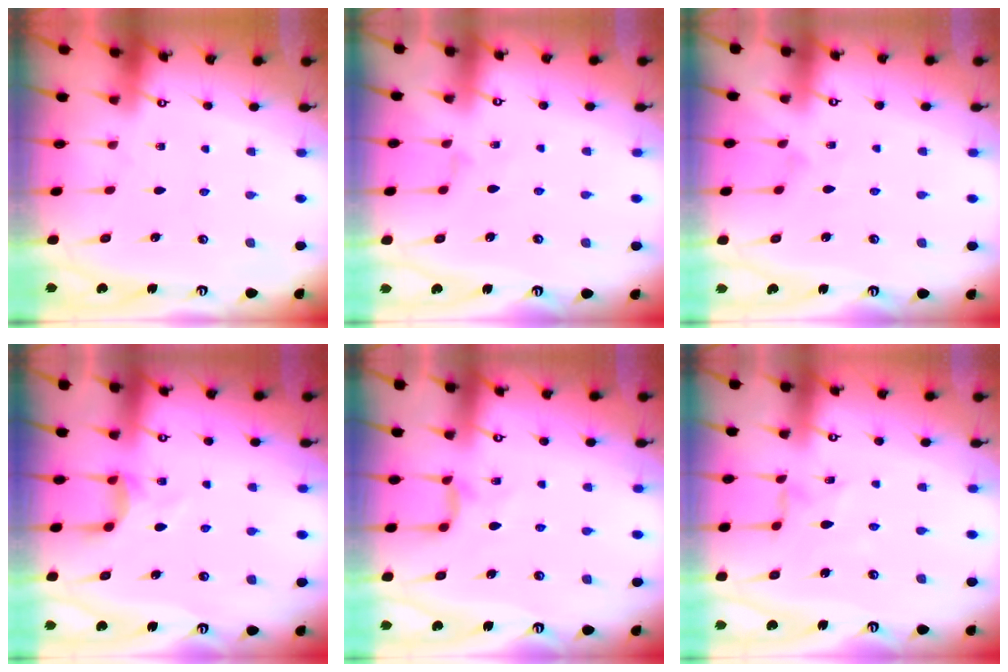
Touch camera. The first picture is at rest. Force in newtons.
{"total": 1.1, "press": 1.1, "slide": 0.3}
{"total": 1.0, "press": 0.9, "slide": 0.3}
{"total": 3.7, "press": 3.6, "slide": 0.6}
{"total": 6.2, "press": 6.2, "slide": 0.6}
{"total": 1.7, "press": 1.6, "slide": 0.3}